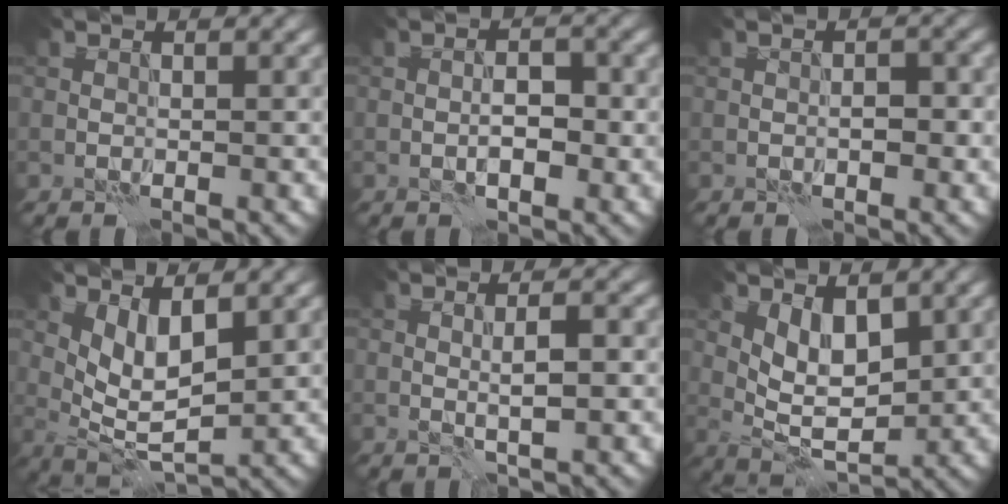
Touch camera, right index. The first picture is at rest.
{"total": 3.1, "force": [-0.8, 1.5, 2.5], "torque": [-0.023, 0.002, -0.019]}
{"total": 2.4, "force": [-0.3, 1.3, 2.0], "torque": [-0.019, 0.004, -0.009]}
{"total": 4.3, "force": [1.4, 1.6, 3.7], "torque": [-0.070, -0.015, 0.030]}
{"total": 1.9, "force": [-0.2, 0.0, 1.9], "torque": [-0.033, 0.000, -0.004]}
{"total": 3.7, "force": [1.1, 1.8, 3.0], "torque": [-0.052, -0.012, 0.022]}